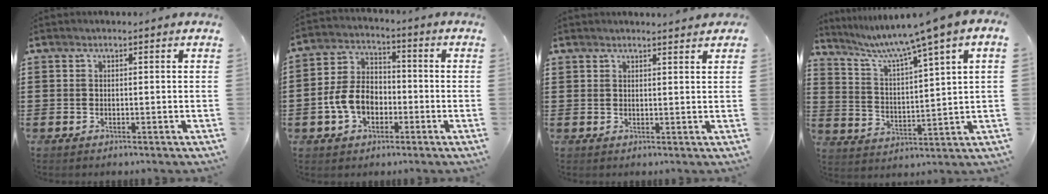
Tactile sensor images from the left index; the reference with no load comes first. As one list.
[{"total": 7.5, "force": [-2.4, 5.3, 4.7], "torque": [-0.121, 0.009, -0.053]}, {"total": 1.8, "force": [1.7, 0.2, 0.5], "torque": [-0.013, 0.002, 0.033]}, {"total": 6.9, "force": [5.3, -0.8, 4.3], "torque": [-0.104, -0.038, 0.081]}]